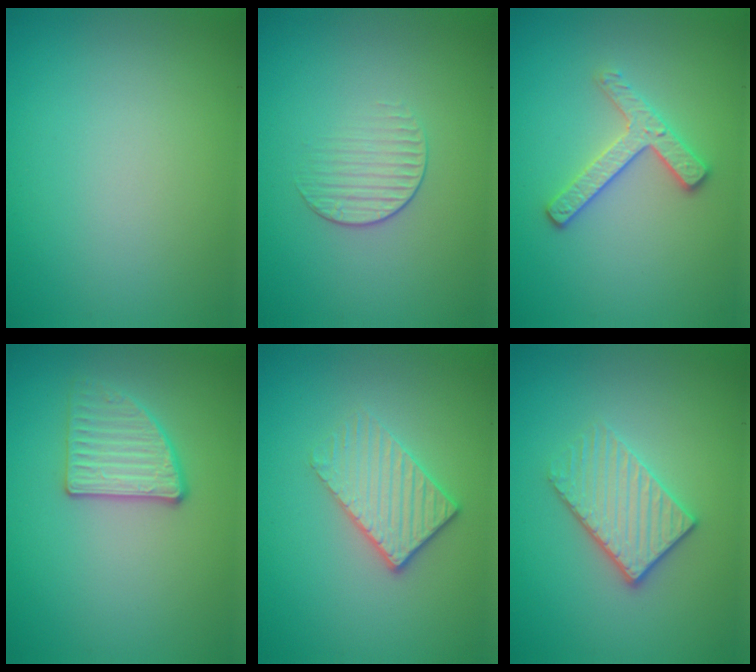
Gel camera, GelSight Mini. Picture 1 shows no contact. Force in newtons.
{"total": 1.7, "press": 1.0, "slide": 1.4}
{"total": 2.8, "press": 2.6, "slide": 1.1}
{"total": 2.8, "press": 2.7, "slide": 0.6}
{"total": 3.2, "press": 2.8, "slide": 1.5}
{"total": 3.6, "press": 3.1, "slide": 1.7}